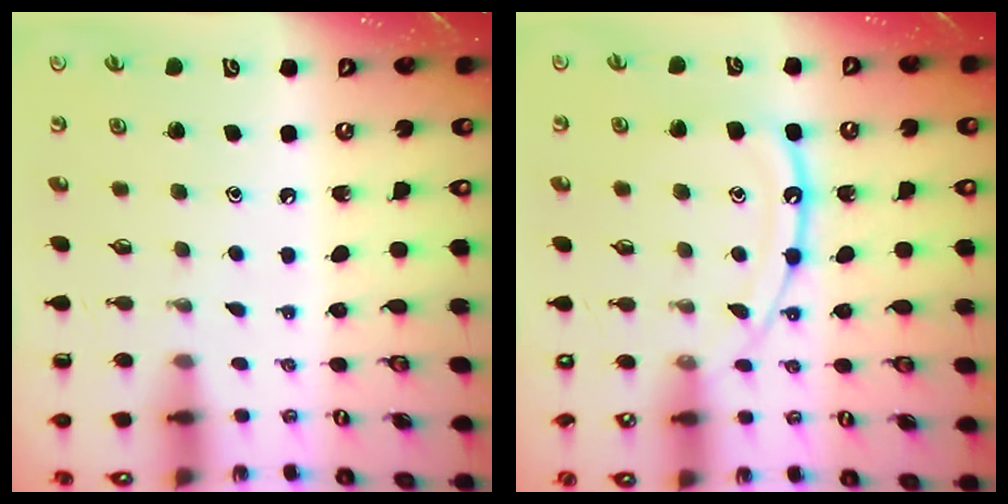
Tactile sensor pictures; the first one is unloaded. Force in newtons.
{"total": 12.8, "press": 12.7, "slide": 1.3}